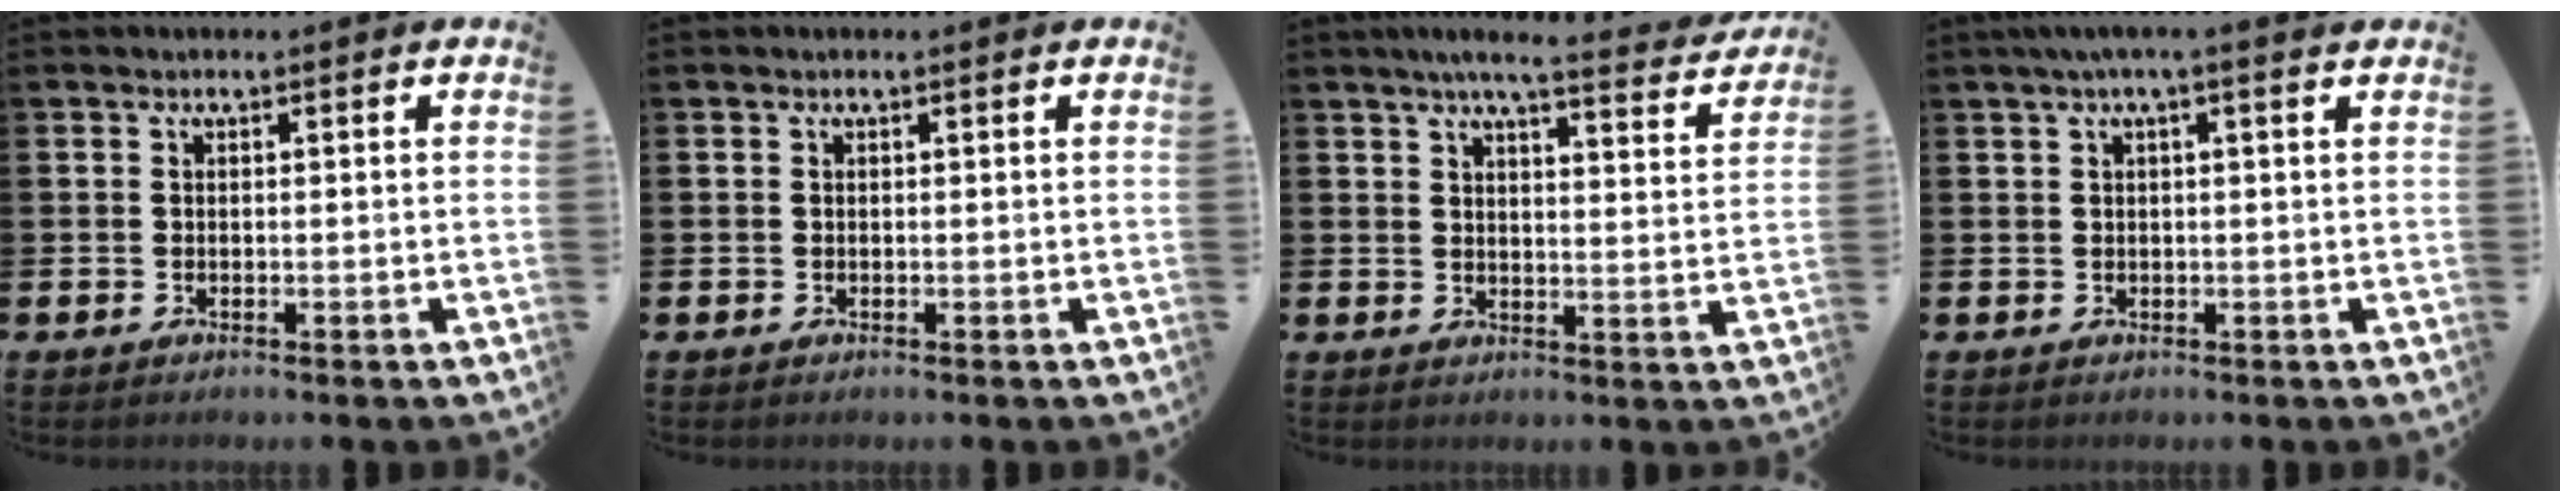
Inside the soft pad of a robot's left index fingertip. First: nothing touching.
{"total": 0.0}
{"total": 5.6, "force": [5.1, 0.2, 2.2], "torque": [-0.050, -0.028, 0.084]}
{"total": 2.3, "force": [1.3, 0.0, 1.9], "torque": [-0.036, 0.003, 0.023]}